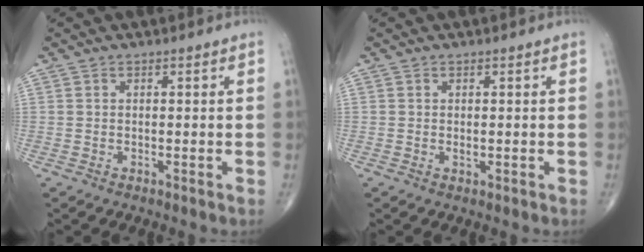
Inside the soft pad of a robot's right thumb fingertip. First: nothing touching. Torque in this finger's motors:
{"motor_torque": [0.54, 0.65, -0.17, -0.05, -0.02]}